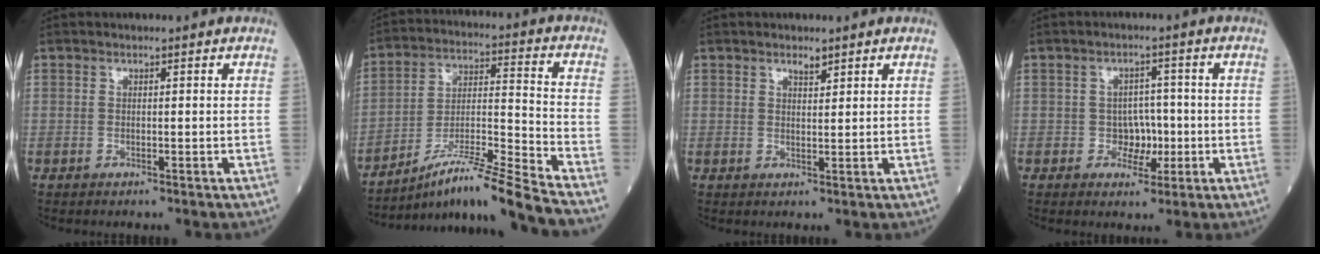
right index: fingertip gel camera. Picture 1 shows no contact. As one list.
[{"total": 14.4, "force": [-12.3, -2.6, 7.1], "torque": [-0.118, 0.001, -0.215]}, {"total": 1.6, "force": [1.3, 0.5, 0.8], "torque": [-0.014, -0.002, 0.021]}, {"total": 3.6, "force": [-0.8, 3.0, 1.9], "torque": [-0.020, 0.009, -0.008]}]